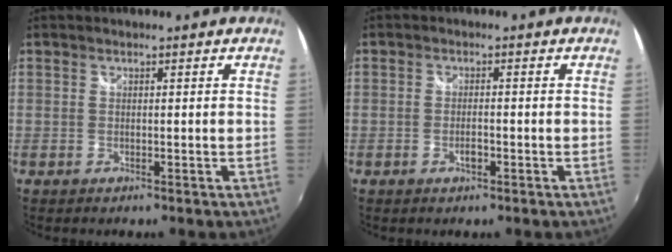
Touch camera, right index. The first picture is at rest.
{"total": 2.1, "force": [-0.9, 0.8, 1.7], "torque": [-0.032, -0.002, -0.016]}